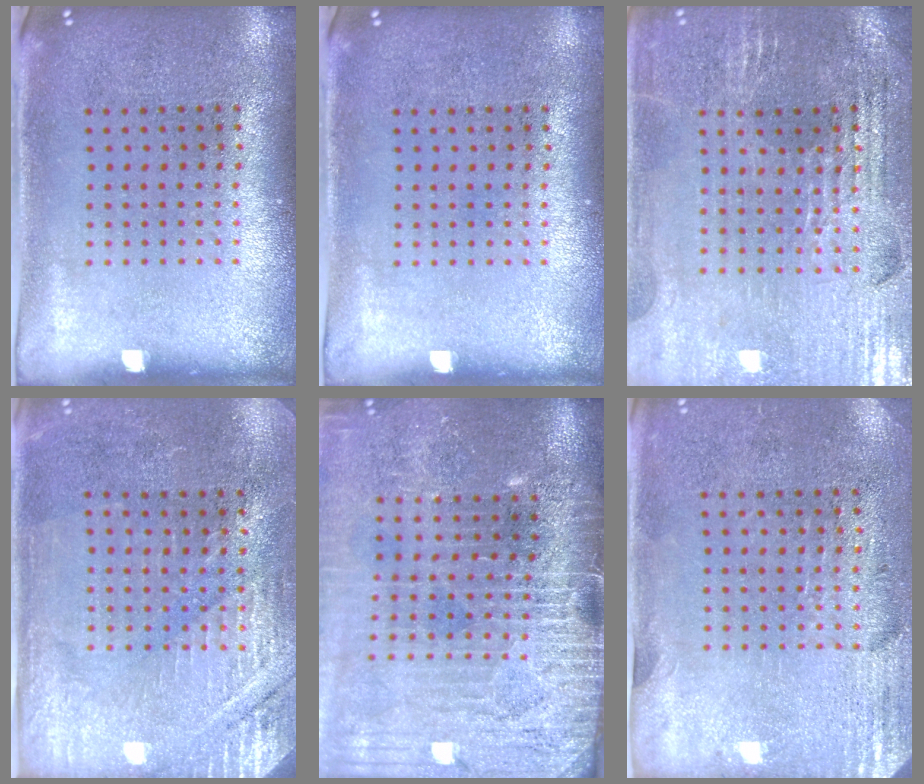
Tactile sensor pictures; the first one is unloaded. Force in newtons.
{"total": 0.0}
{"total": 2.9, "press": 2.9, "slide": 0.5}
{"total": 2.8, "press": 2.8, "slide": 0.5}
{"total": 4.0, "press": 3.5, "slide": 1.9}
{"total": 2.8, "press": 2.4, "slide": 1.4}